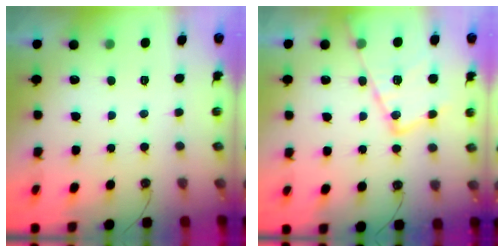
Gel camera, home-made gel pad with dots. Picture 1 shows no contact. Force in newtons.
{"total": 18.3, "press": 18.3, "slide": 1.6}